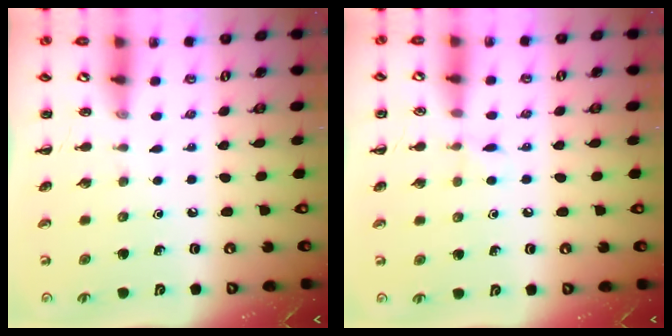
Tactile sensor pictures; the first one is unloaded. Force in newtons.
{"total": 5.0, "press": 4.7, "slide": 1.7}